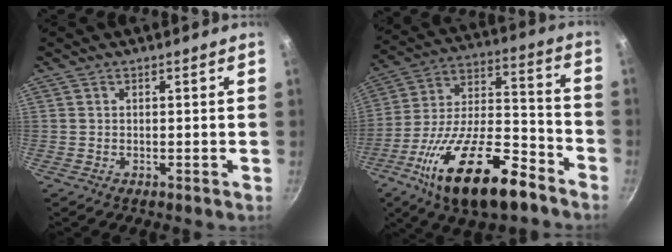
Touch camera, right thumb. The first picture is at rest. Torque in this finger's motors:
{"motor_torque": [0.53, -0.15, 1.91, -0.86, 0.16]}